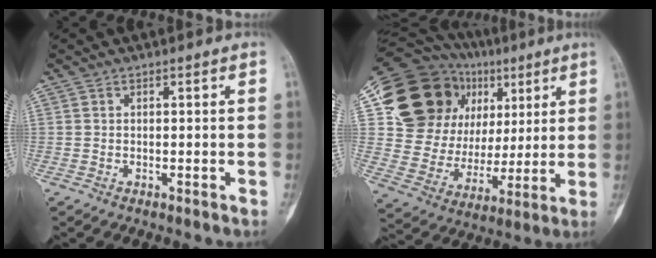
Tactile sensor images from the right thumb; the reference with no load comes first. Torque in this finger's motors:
{"motor_torque": [1.08, 2.11, 0.03, -0.12, -0.10]}